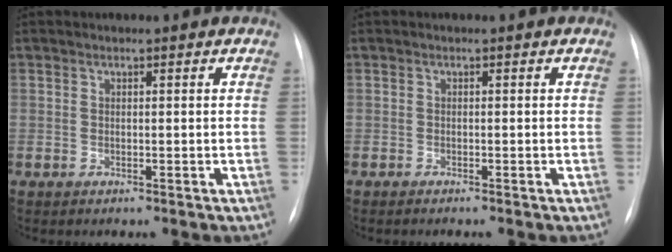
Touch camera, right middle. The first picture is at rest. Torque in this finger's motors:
{"motor_torque": [0.72, -0.86, 0.01, 0.02]}